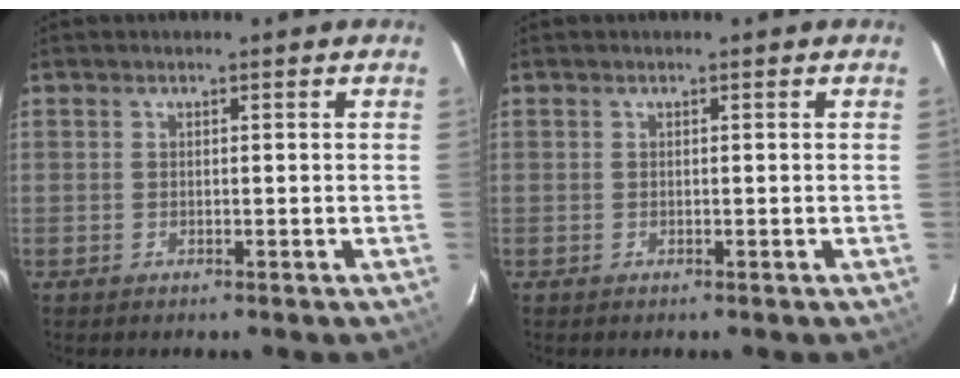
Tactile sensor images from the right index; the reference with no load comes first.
{"total": 0.0}